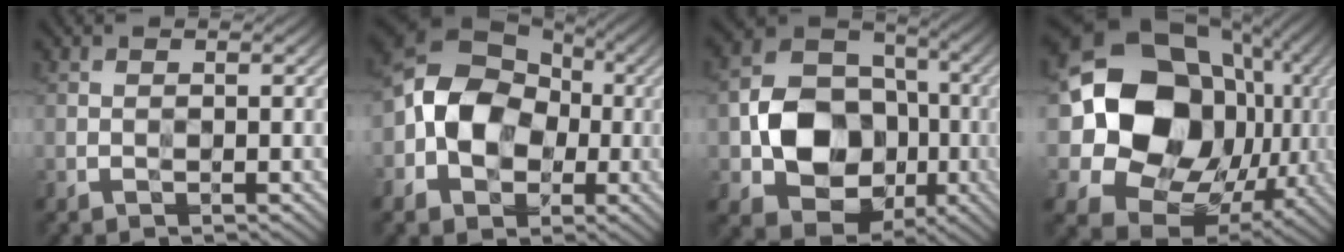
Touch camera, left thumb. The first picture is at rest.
{"total": 10.3, "force": [-1.3, 8.1, 6.3], "torque": [-0.122, 0.002, -0.044]}
{"total": 13.0, "force": [-2.6, 10.3, 7.4], "torque": [-0.138, -0.014, -0.058]}
{"total": 19.9, "force": [0.8, 16.9, 10.4], "torque": [-0.230, -0.027, 0.025]}